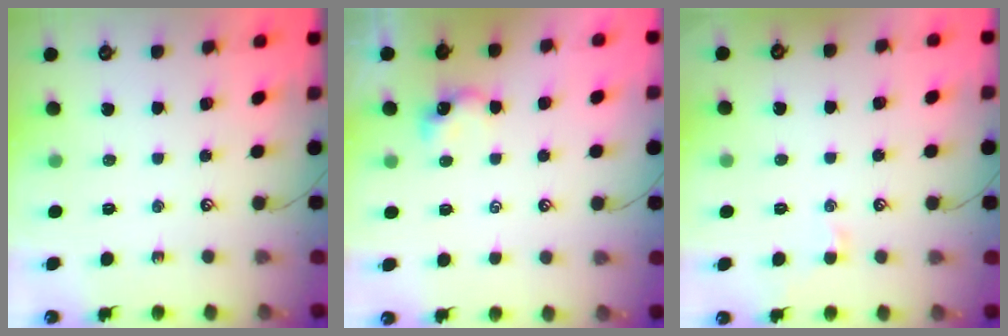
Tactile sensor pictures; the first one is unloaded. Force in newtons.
{"total": 1.5, "press": 1.5, "slide": 0.3}
{"total": 0.0}